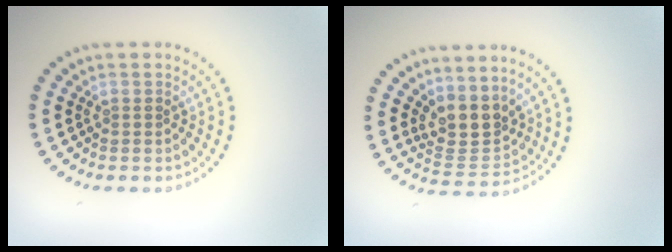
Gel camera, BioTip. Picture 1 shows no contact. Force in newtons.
{"total": 3.5, "press": 2.7, "slide": 2.2}